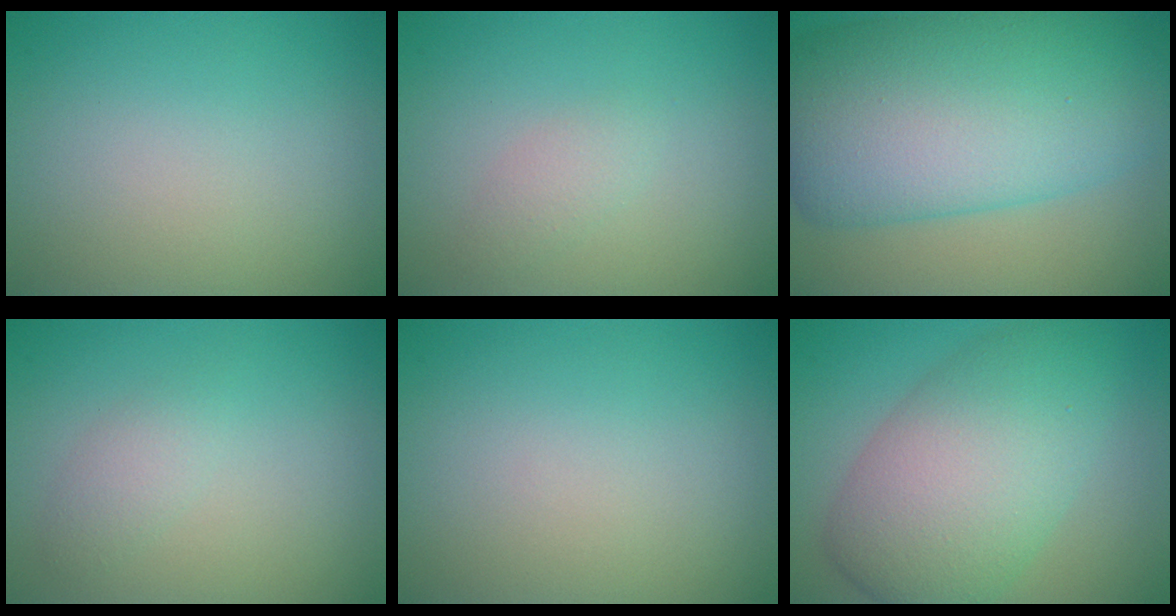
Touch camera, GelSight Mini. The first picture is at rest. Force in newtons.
{"total": 1.3, "press": 1.3, "slide": 0.1}
{"total": 14.1, "press": 14.1, "slide": 0.1}
{"total": 1.4, "press": 1.4, "slide": 0.1}
{"total": 0.0}
{"total": 8.7, "press": 8.7, "slide": 0.1}